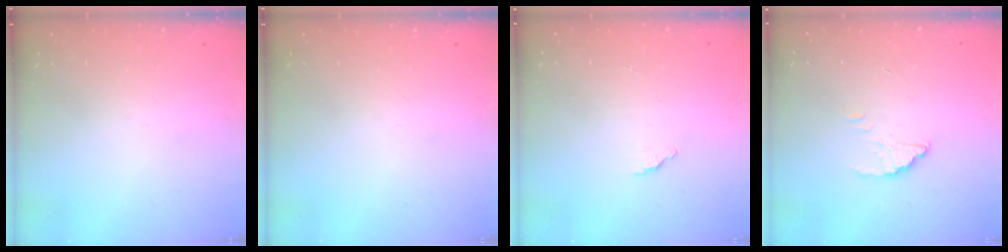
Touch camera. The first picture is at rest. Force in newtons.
{"total": 0.0}
{"total": 1.5, "press": 1.5, "slide": 0.1}
{"total": 2.0, "press": 2.0, "slide": 0.1}